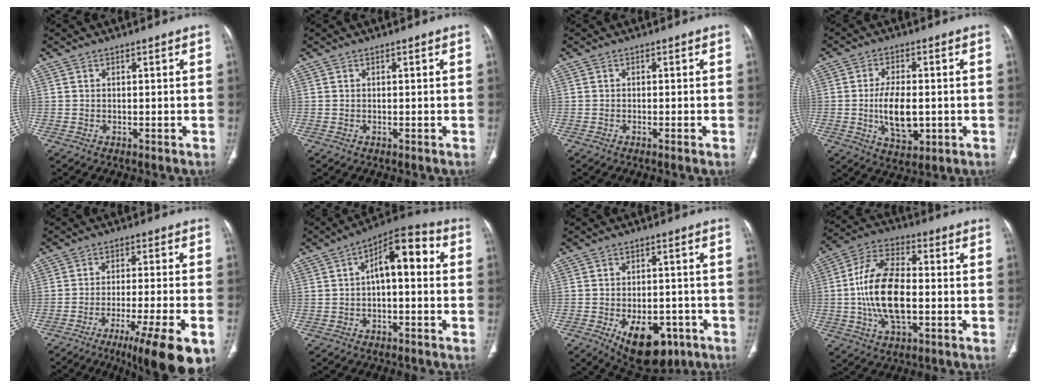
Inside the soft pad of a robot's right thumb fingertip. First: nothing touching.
{"total": 0.0}
{"total": 0.8, "force": [-0.5, 0.0, 0.7], "torque": [-0.016, -0.001, -0.008]}
{"total": 9.4, "force": [-1.1, 5.0, 7.9], "torque": [-0.130, -0.005, -0.012]}
{"total": 14.6, "force": [-8.3, 1.6, 12.0], "torque": [-0.160, 0.016, -0.124]}
{"total": 10.8, "force": [1.1, 5.0, 9.5], "torque": [-0.125, 0.039, 0.005]}
{"total": 13.6, "force": [-6.2, 7.7, 9.2], "torque": [-0.109, 0.017, -0.076]}
{"total": 16.0, "force": [-1.7, 8.4, 13.5], "torque": [-0.262, 0.021, -0.033]}